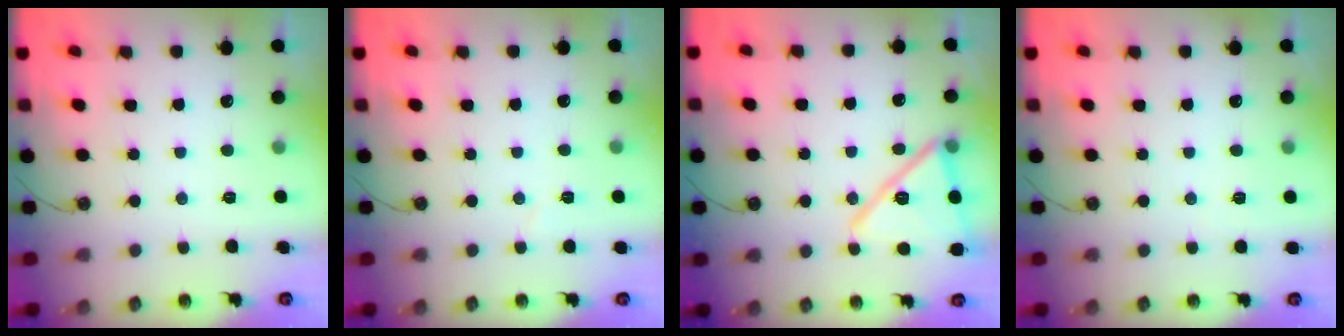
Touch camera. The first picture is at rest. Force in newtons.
{"total": 2.9, "press": 2.7, "slide": 1.2}
{"total": 16.4, "press": 14.0, "slide": 8.6}
{"total": 1.5, "press": 1.4, "slide": 0.4}